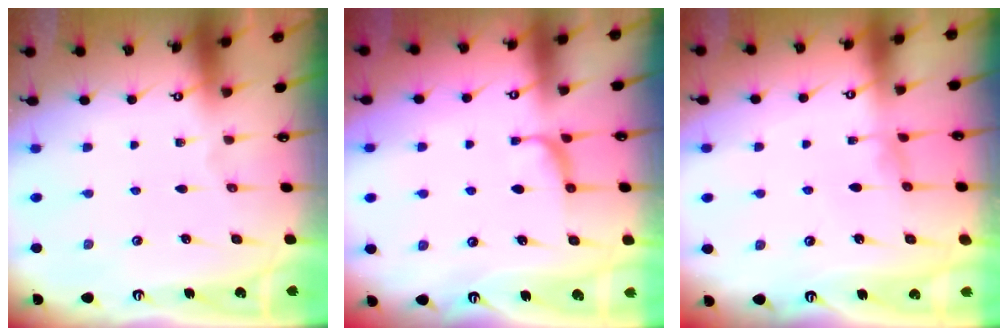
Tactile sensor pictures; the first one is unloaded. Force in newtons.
{"total": 1.7, "press": 1.6, "slide": 0.7}
{"total": 0.7, "press": 0.4, "slide": 0.5}